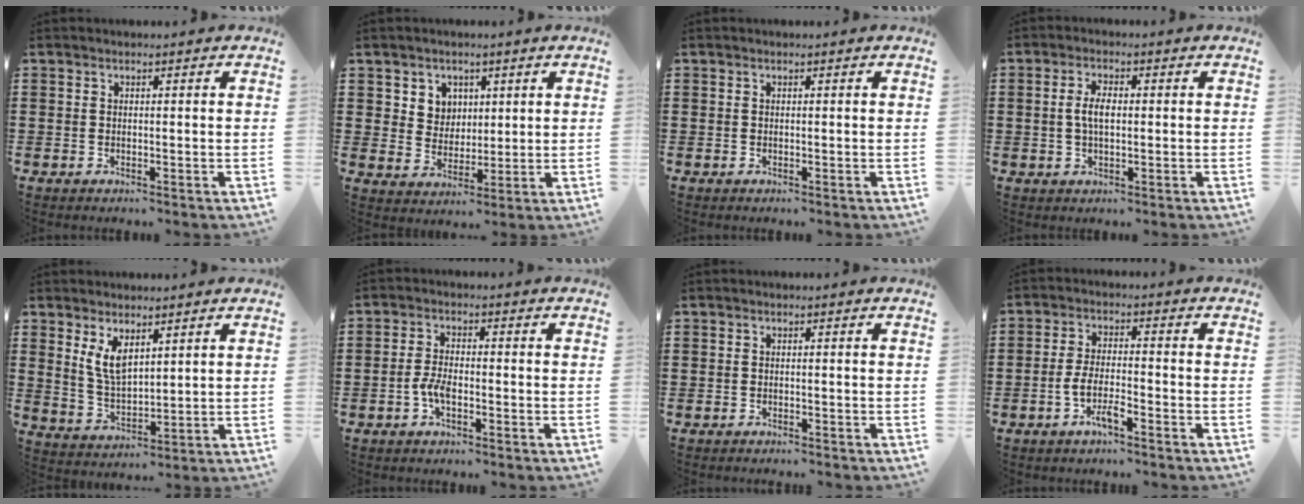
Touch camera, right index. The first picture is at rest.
{"total": 4.7, "force": [2.2, 4.1, 0.5], "torque": [-0.025, 0.007, 0.038]}
{"total": 0.0}
{"total": 3.7, "force": [0.1, 1.6, 3.3], "torque": [-0.073, 0.002, -0.002]}
{"total": 5.2, "force": [2.7, 2.2, 3.8], "torque": [-0.081, -0.002, 0.050]}
{"total": 3.3, "force": [-1.5, 1.1, 2.7], "torque": [-0.072, -0.007, -0.032]}
{"total": 0.8, "force": [-0.8, 0.1, -0.1], "torque": [-0.001, 0.001, -0.018]}
{"total": 4.5, "force": [-2.5, 1.0, 3.6], "torque": [-0.089, -0.003, -0.055]}